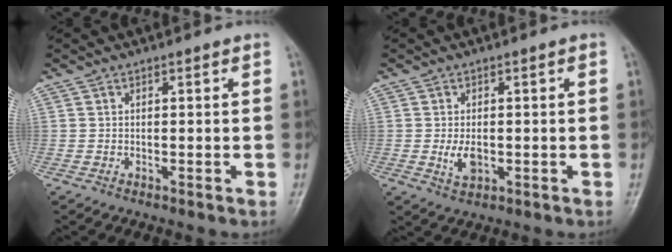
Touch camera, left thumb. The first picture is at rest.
{"total": 3.7, "force": [-0.5, 2.1, 3.0], "torque": [-0.052, -0.002, -0.005]}